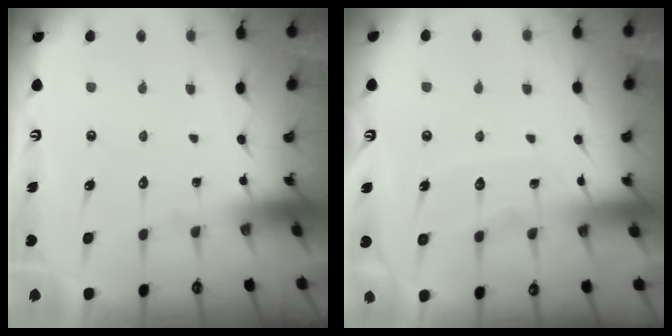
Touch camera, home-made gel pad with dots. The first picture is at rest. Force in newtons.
{"total": 6.5, "press": 6.5, "slide": 0.7}